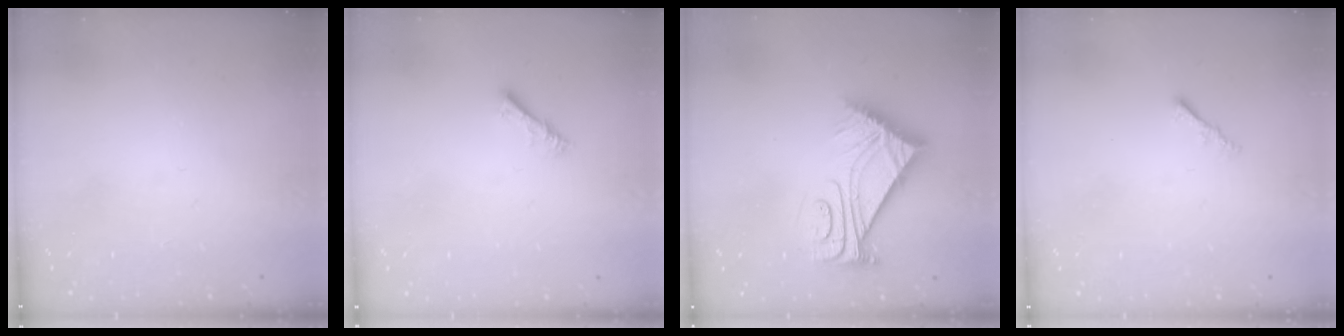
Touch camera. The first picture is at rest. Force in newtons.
{"total": 3.6, "press": 3.5, "slide": 0.7}
{"total": 10.5, "press": 10.5, "slide": 0.8}
{"total": 1.2, "press": 1.1, "slide": 0.4}